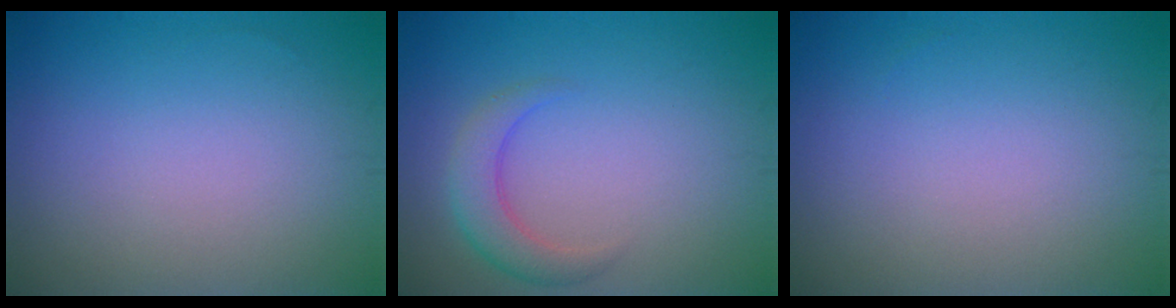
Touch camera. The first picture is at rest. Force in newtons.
{"total": 2.9, "press": 2.9, "slide": 0.2}
{"total": 0.0}